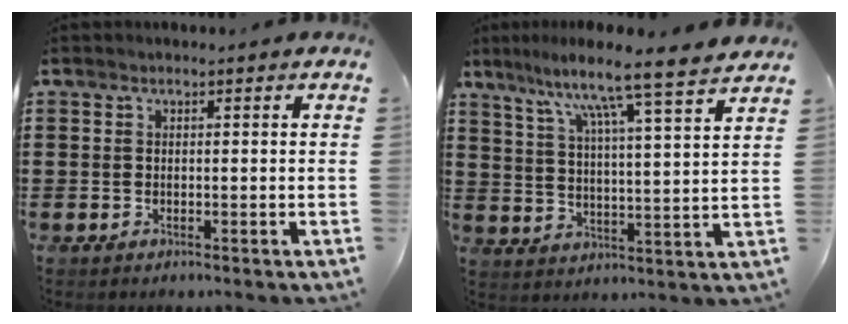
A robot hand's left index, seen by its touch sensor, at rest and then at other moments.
{"total": 9.2, "force": [7.8, -1.1, 4.8], "torque": [-0.106, -0.060, 0.120]}